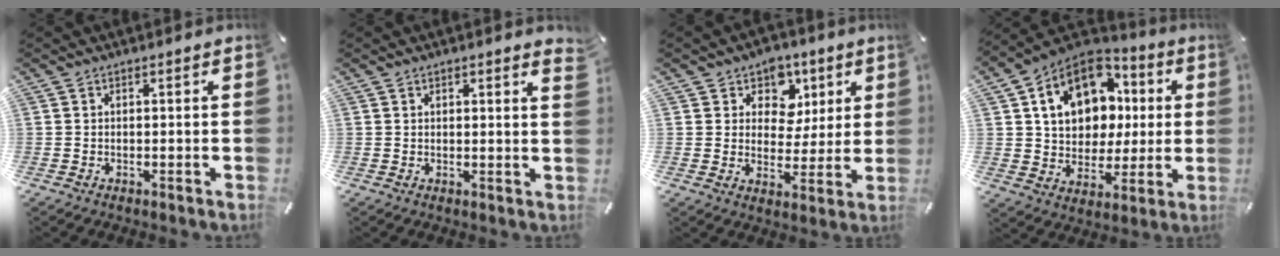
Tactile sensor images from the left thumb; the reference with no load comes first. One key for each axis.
{"total": 1.4, "fx": 1.0, "fy": 0.1, "fz": 0.9, "tx": -0.011, "ty": -0.004, "tz": 0.016}
{"total": 8.9, "fx": 3.2, "fy": 7.9, "fz": 2.5, "tx": -0.034, "ty": -0.023, "tz": 0.058}
{"total": 16.4, "fx": 5.1, "fy": 13.0, "fz": 8.7, "tx": -0.156, "ty": -0.010, "tz": 0.102}